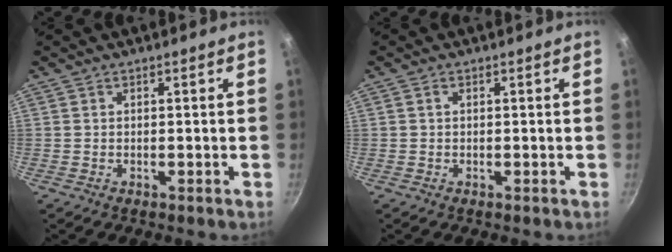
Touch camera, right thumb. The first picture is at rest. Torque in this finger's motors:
{"motor_torque": [-0.11, -0.25, -0.32, 0.46, 0.05]}